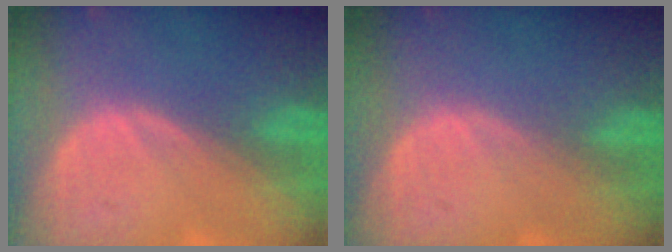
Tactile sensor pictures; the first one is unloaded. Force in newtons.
{"total": 0.0}